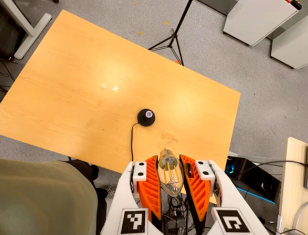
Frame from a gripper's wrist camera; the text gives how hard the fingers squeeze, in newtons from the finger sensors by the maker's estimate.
{"total": 19.7, "left": 21.7, "right": 17.7}